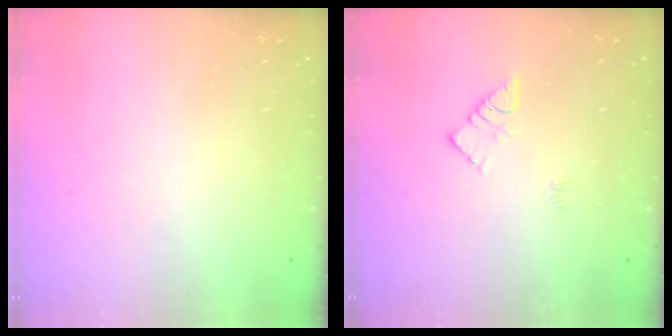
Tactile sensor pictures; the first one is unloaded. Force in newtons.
{"total": 3.1, "press": 3.1, "slide": 0.2}